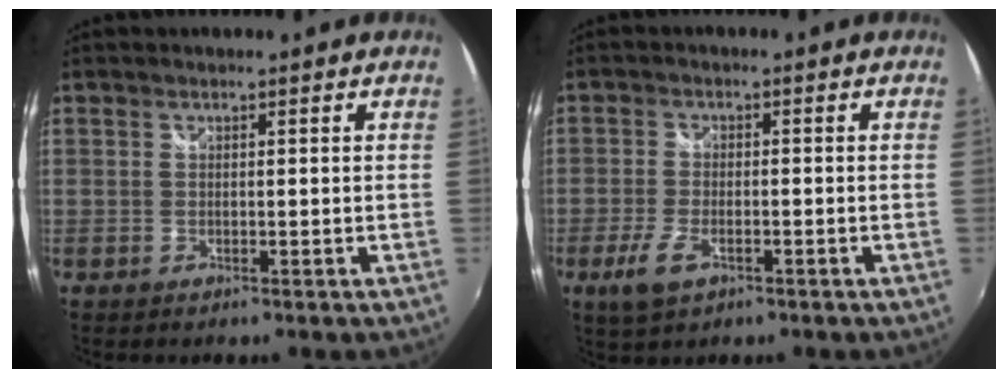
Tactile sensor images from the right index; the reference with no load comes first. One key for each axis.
{"total": 5.9, "fx": -3.0, "fy": 2.7, "fz": 4.2, "tx": -0.106, "ty": -0.010, "tz": -0.056}